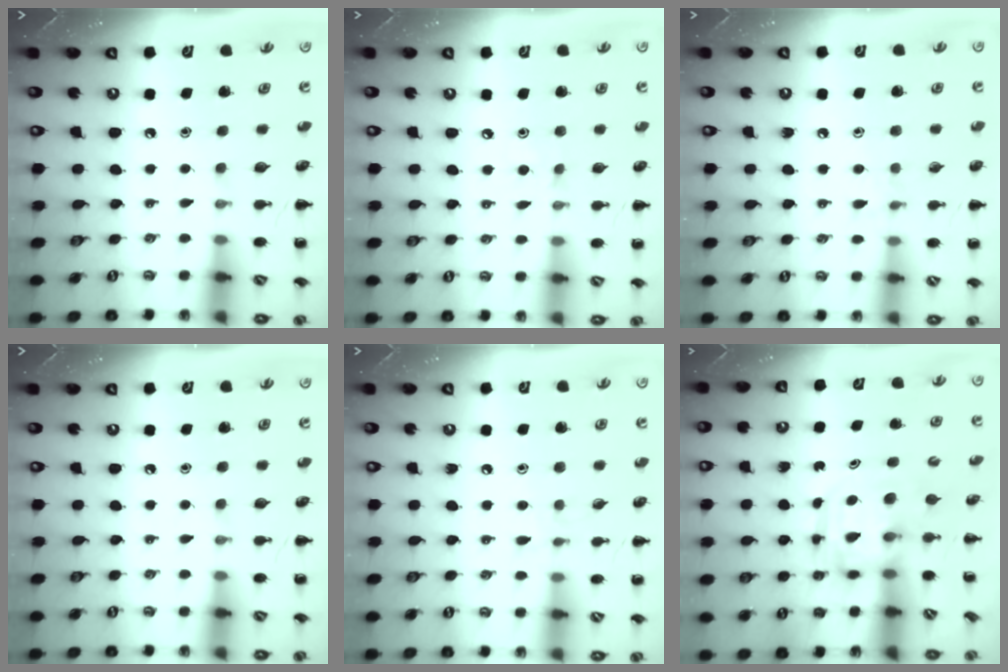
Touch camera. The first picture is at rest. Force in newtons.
{"total": 2.9, "press": 2.7, "slide": 1.1}
{"total": 6.6, "press": 6.3, "slide": 1.8}
{"total": 0.0}
{"total": 5.2, "press": 4.8, "slide": 2.0}
{"total": 3.1, "press": 3.1, "slide": 0.2}